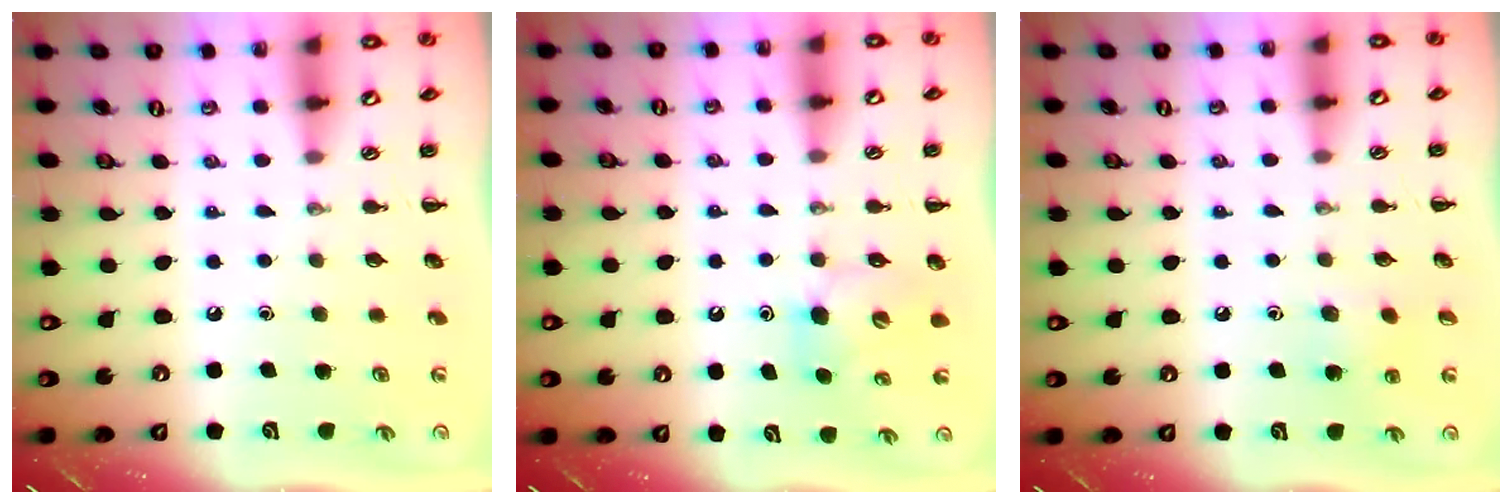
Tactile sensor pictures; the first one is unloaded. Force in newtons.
{"total": 5.4, "press": 5.3, "slide": 0.6}
{"total": 6.9, "press": 6.6, "slide": 1.9}